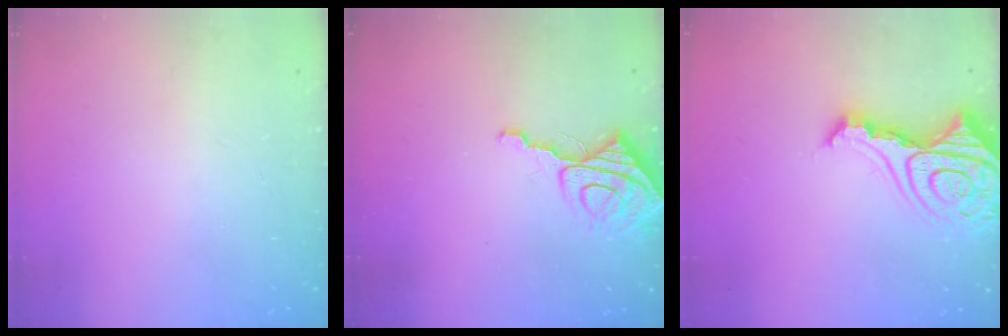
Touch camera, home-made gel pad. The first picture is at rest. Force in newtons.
{"total": 8.2, "press": 8.1, "slide": 0.7}
{"total": 20.6, "press": 20.4, "slide": 2.4}